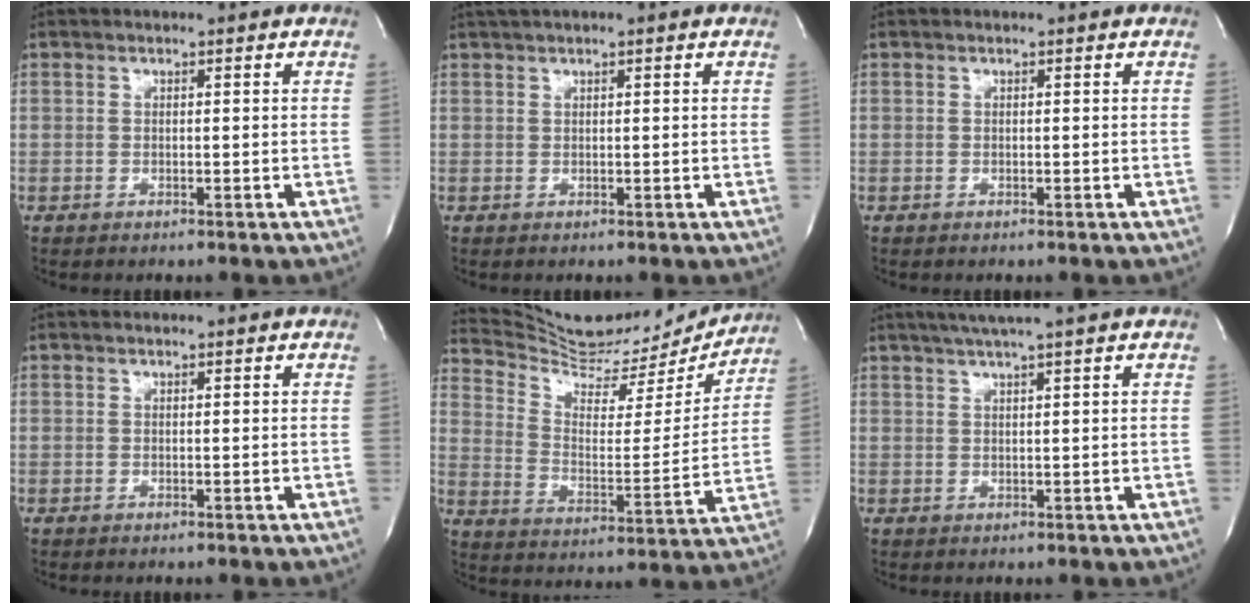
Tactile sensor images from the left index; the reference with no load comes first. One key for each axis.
{"total": 2.7, "fx": 2.2, "fy": -0.2, "fz": 1.6, "tx": -0.027, "ty": 0.026, "tz": 0.041}
{"total": 0.0}
{"total": 0.7, "fx": 0.7, "fy": -0.1, "fz": 0.2, "tx": -0.012, "ty": 0.002, "tz": 0.012}
{"total": 20.4, "fx": 19.5, "fy": 4.0, "fz": 4.4, "tx": -0.079, "ty": -0.040, "tz": 0.287}
{"total": 5.3, "fx": 4.0, "fy": -1.2, "fz": 3.2, "tx": -0.054, "ty": 0.007, "tz": 0.067}